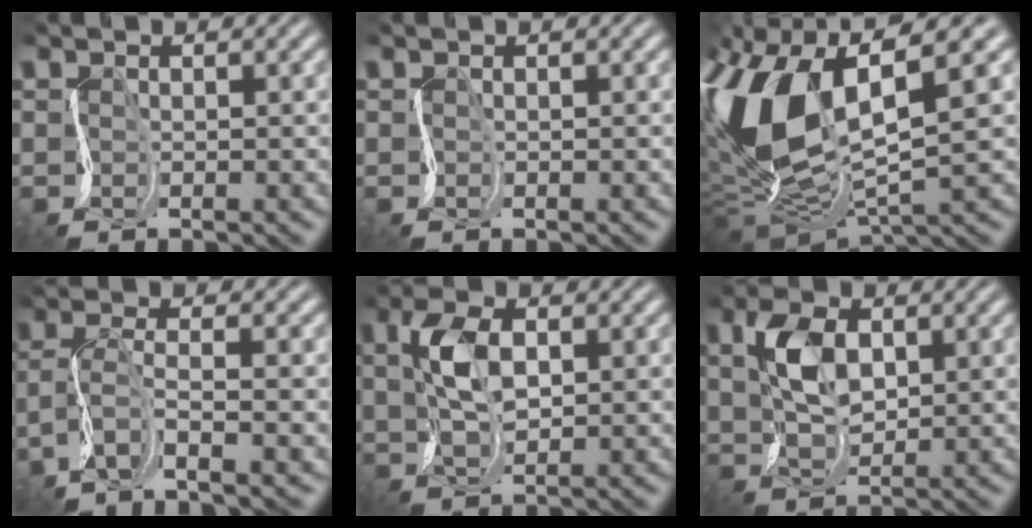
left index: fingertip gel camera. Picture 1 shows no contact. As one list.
[{"total": 0.0}, {"total": 12.9, "force": [0.5, 6.1, 11.3], "torque": [-0.251, -0.013, 0.012]}, {"total": 4.0, "force": [-2.2, 0.8, 3.2], "torque": [-0.081, -0.001, -0.055]}, {"total": 4.0, "force": [1.3, 1.9, 3.2], "torque": [-0.076, 0.011, 0.020]}, {"total": 4.3, "force": [1.6, 2.4, 3.2], "torque": [-0.076, 0.010, 0.027]}]